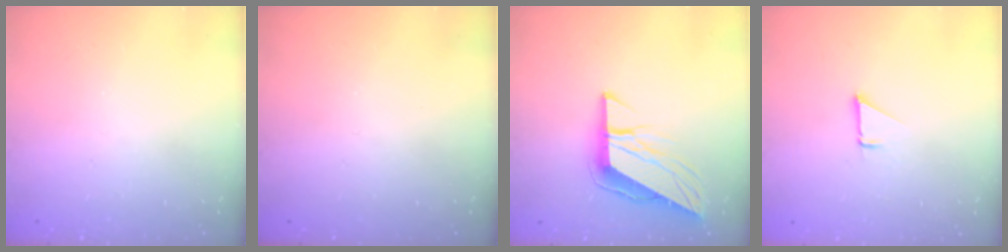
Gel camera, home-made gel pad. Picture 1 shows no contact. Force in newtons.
{"total": 0.0}
{"total": 9.9, "press": 9.9, "slide": 0.9}
{"total": 1.3, "press": 1.3, "slide": 0.1}